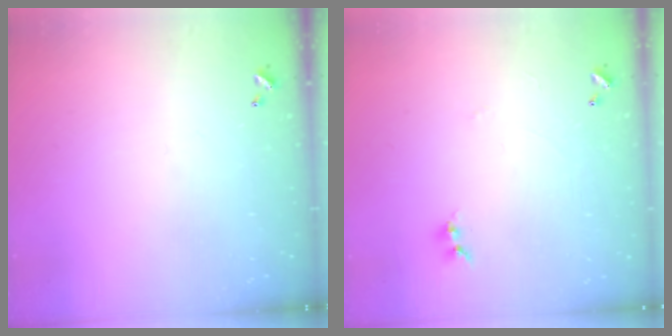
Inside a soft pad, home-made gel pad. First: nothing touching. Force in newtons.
{"total": 0.0}